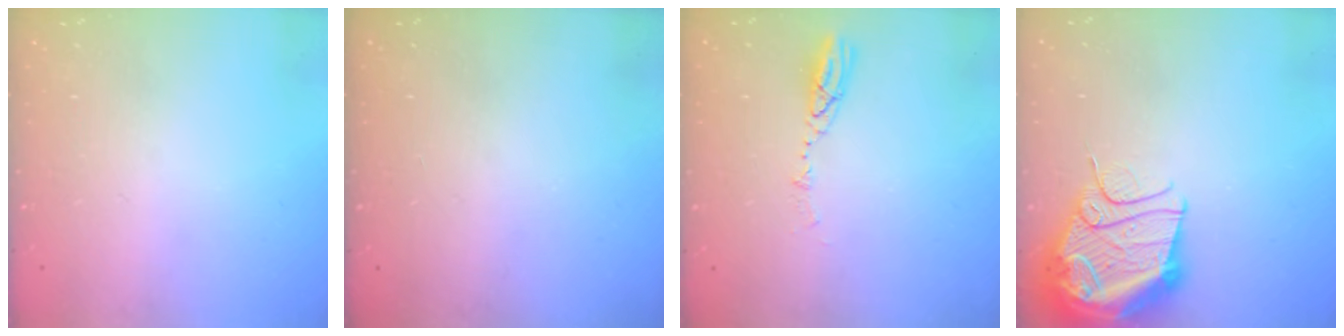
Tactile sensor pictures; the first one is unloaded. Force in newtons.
{"total": 0.0}
{"total": 4.3, "press": 4.3, "slide": 0.4}
{"total": 17.5, "press": 17.4, "slide": 1.9}